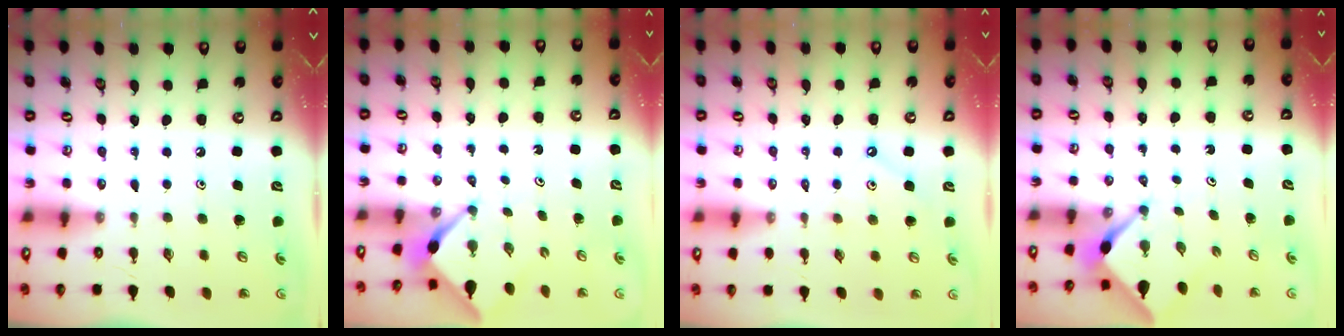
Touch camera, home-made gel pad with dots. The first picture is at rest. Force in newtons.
{"total": 2.4, "press": 2.4, "slide": 0.3}
{"total": 1.7, "press": 1.7, "slide": 0.3}
{"total": 2.1, "press": 2.1, "slide": 0.3}